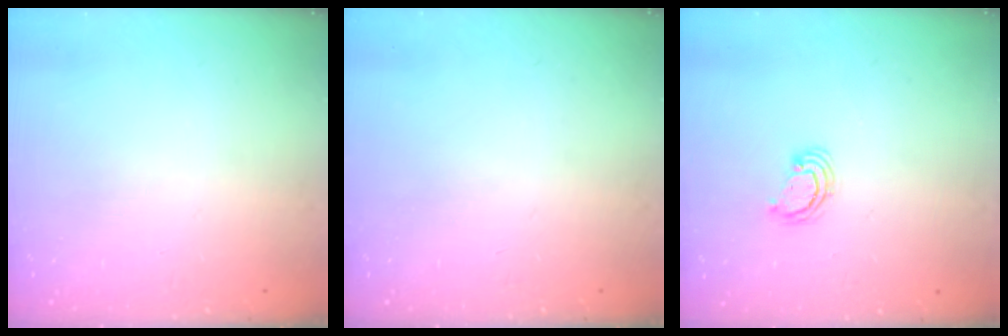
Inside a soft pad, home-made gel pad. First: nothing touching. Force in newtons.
{"total": 0.0}
{"total": 3.1, "press": 3.1, "slide": 0.3}